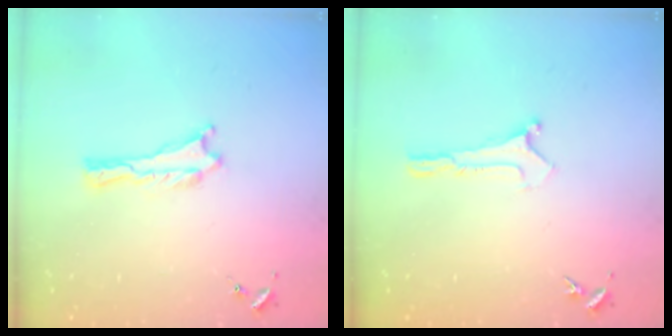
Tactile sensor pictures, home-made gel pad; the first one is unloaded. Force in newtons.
{"total": 0.0}